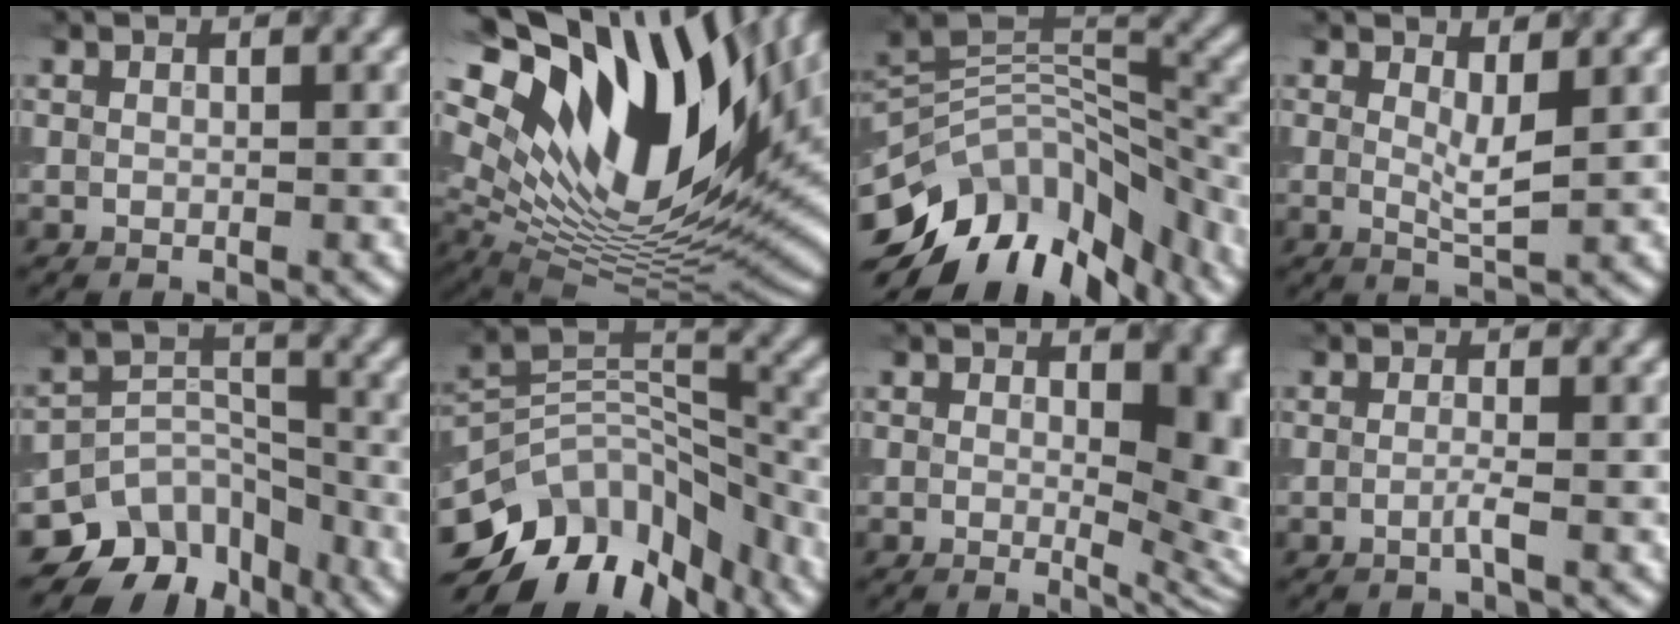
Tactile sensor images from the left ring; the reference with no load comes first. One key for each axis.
{"total": 20.2, "fx": 9.5, "fy": 9.6, "fz": 15.0, "tx": -0.285, "ty": 0.033, "tz": 0.163}
{"total": 13.5, "fx": -7.8, "fy": 8.2, "fz": 7.4, "tx": -0.160, "ty": 0.014, "tz": -0.128}
{"total": 2.2, "fx": 0.7, "fy": 0.5, "fz": 2.0, "tx": -0.036, "ty": -0.008, "tz": 0.013}
{"total": 8.2, "fx": -6.0, "fy": 5.0, "fz": 2.4, "tx": -0.022, "ty": -0.002, "tz": -0.103}
{"total": 12.5, "fx": -7.5, "fy": 7.9, "fz": 6.1, "tx": -0.125, "ty": 0.009, "tz": -0.124}
{"total": 8.5, "fx": 0.5, "fy": 3.9, "fz": 7.6, "tx": -0.059, "ty": 0.002, "tz": 0.007}
{"total": 1.1, "fx": -0.4, "fy": 0.1, "fz": 1.0, "tx": -0.020, "ty": -0.005, "tz": -0.010}